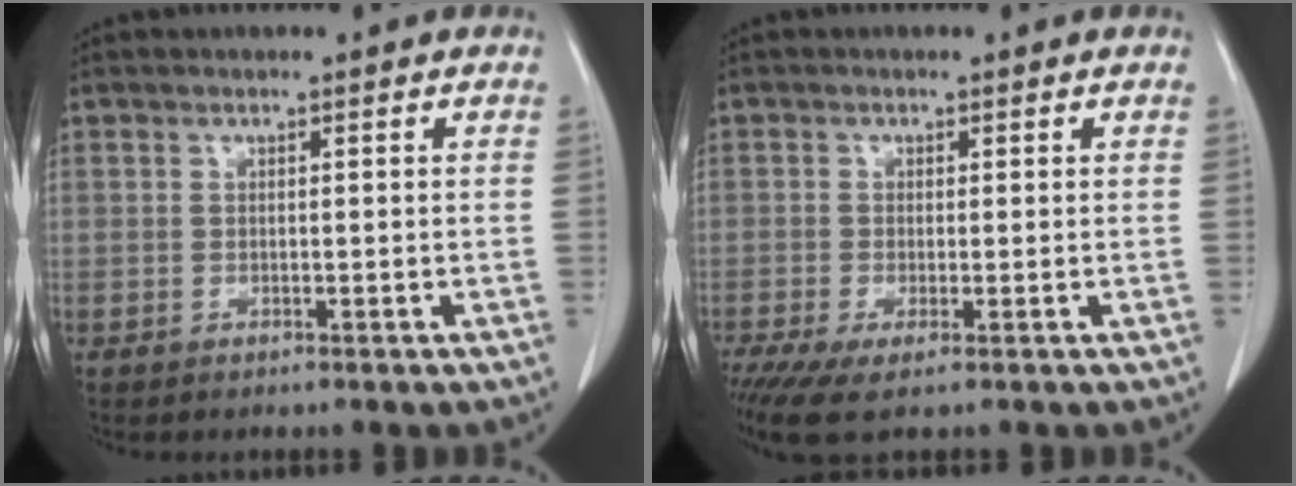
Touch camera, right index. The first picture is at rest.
{"total": 4.9, "force": [-2.7, 1.1, 3.9], "torque": [-0.069, -0.015, -0.048]}